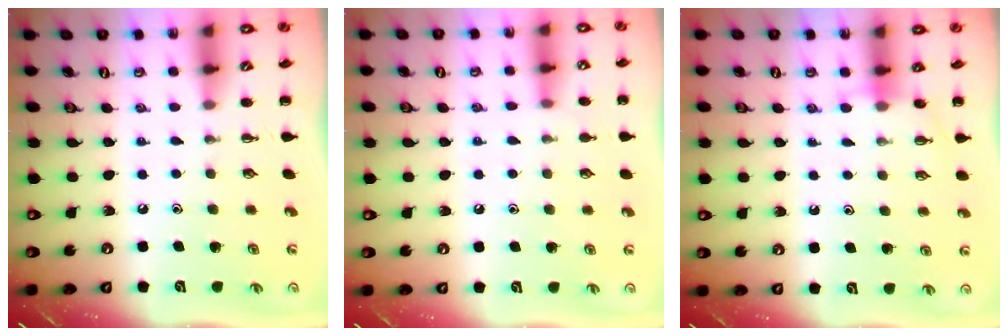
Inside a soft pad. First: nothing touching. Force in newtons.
{"total": 6.9, "press": 6.6, "slide": 1.8}
{"total": 6.3, "press": 6.1, "slide": 1.3}